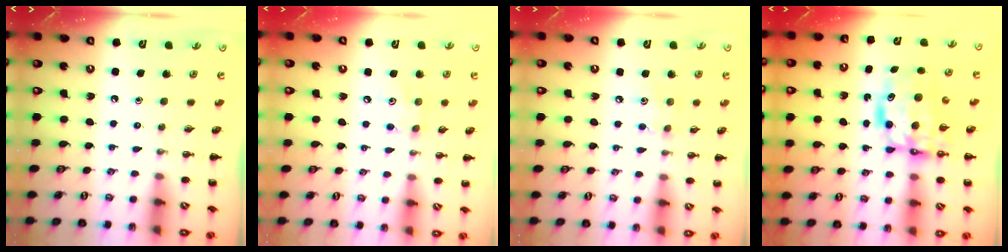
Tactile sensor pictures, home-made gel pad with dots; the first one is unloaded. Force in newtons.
{"total": 4.8, "press": 4.7, "slide": 1.0}
{"total": 4.6, "press": 4.6, "slide": 0.9}
{"total": 7.6, "press": 7.3, "slide": 1.8}